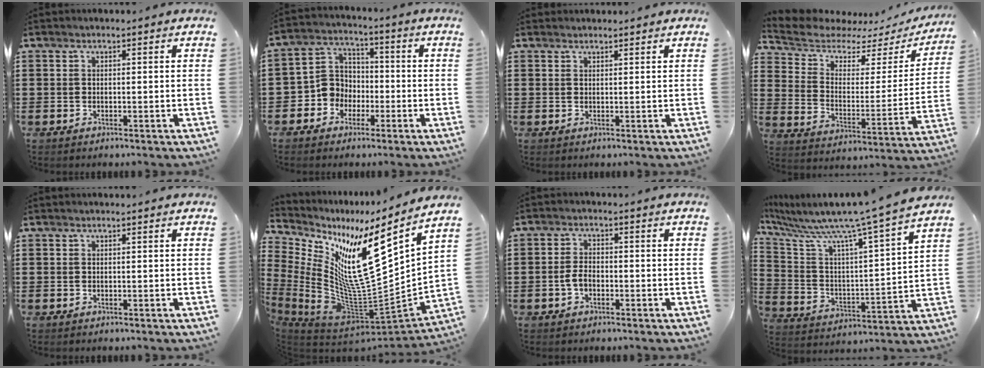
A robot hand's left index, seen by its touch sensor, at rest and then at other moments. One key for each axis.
{"total": 6.4, "fx": -2.2, "fy": 5.7, "fz": 1.7, "tx": -0.070, "ty": 0.007, "tz": -0.048}
{"total": 1.0, "fx": 0.9, "fy": 0.1, "fz": 0.1, "tx": -0.004, "ty": -0.001, "tz": 0.019}
{"total": 5.0, "fx": 4.3, "fy": 2.2, "fz": 1.2, "tx": -0.059, "ty": -0.034, "tz": 0.068}
{"total": 0.0}
{"total": 14.2, "fx": 5.2, "fy": 4.2, "fz": 12.5, "tx": -0.217, "ty": -0.065, "tz": 0.075}
{"total": 2.9, "fx": -0.9, "fy": 1.5, "fz": 2.3, "tx": -0.059, "ty": -0.002, "tz": -0.021}
{"total": 8.9, "fx": 7.9, "fy": -1.0, "fz": 4.0, "tx": -0.116, "ty": -0.075, "tz": 0.119}